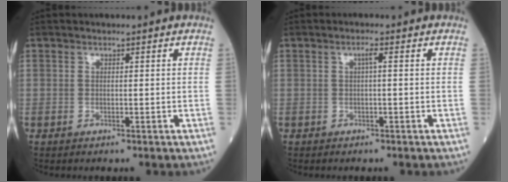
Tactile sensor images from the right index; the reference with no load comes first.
{"total": 1.2, "force": [0.2, 0.0, 1.2], "torque": [-0.025, 0.003, 0.002]}